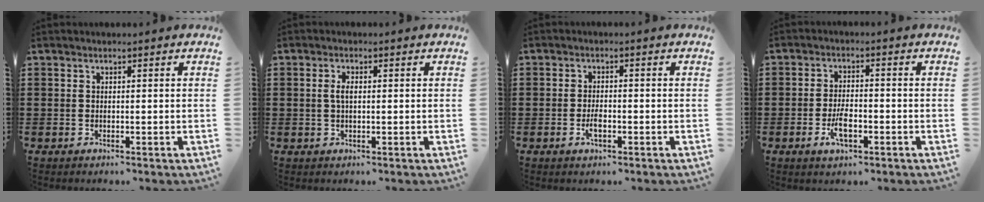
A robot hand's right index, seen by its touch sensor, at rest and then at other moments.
{"total": 2.2, "force": [0.2, 0.9, 2.0], "torque": [-0.041, 0.004, 0.001]}
{"total": 2.5, "force": [-0.9, 1.0, 2.1], "torque": [-0.040, 0.002, -0.017]}
{"total": 4.5, "force": [-1.8, 1.8, 3.7], "torque": [-0.076, 0.001, -0.034]}